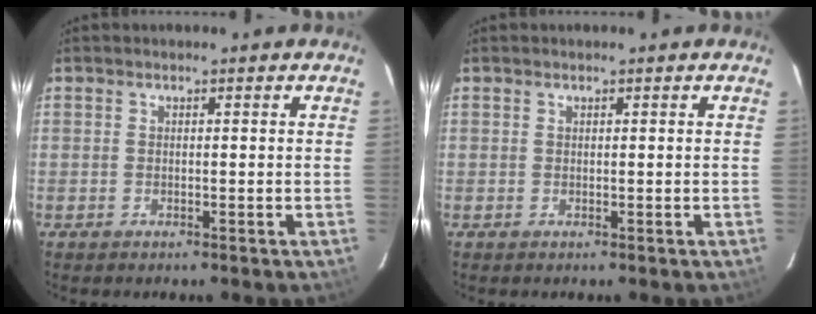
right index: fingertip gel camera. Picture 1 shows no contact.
{"total": 0.0}